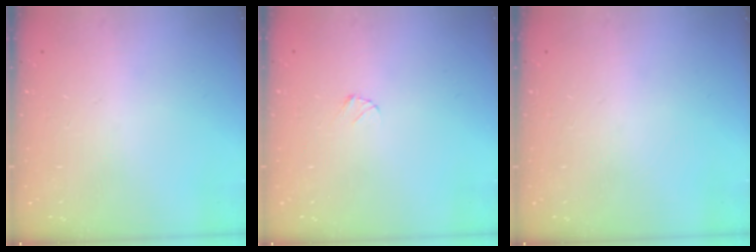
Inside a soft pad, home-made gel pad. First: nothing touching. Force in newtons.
{"total": 2.7, "press": 2.7, "slide": 0.3}
{"total": 0.0}